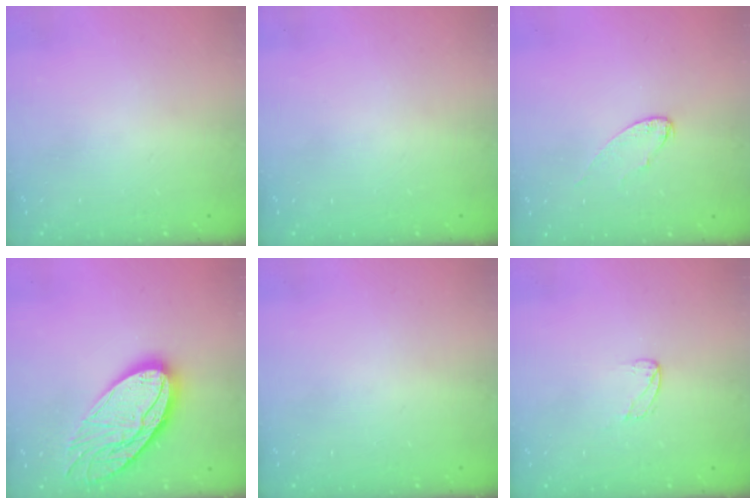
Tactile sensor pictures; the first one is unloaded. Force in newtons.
{"total": 0.0}
{"total": 5.2, "press": 5.2, "slide": 0.4}
{"total": 19.1, "press": 19.0, "slide": 1.8}
{"total": 0.0}
{"total": 2.4, "press": 2.4, "slide": 0.1}